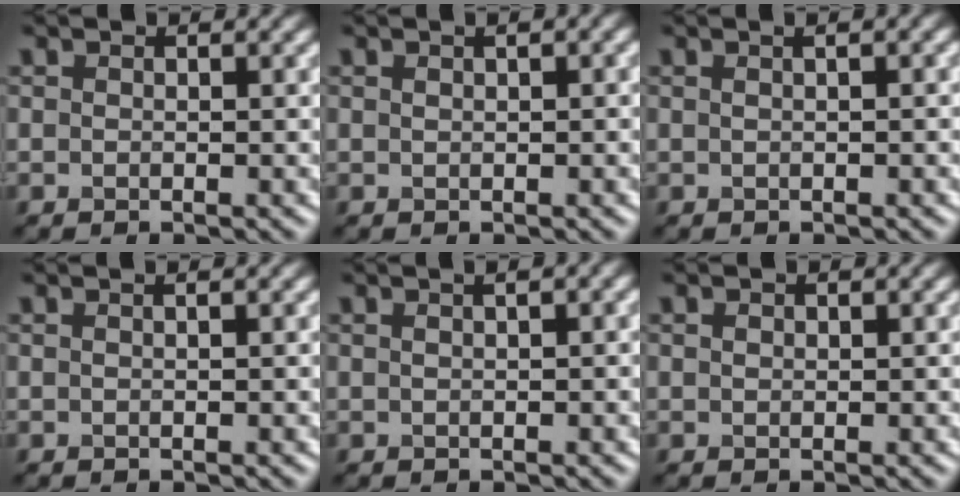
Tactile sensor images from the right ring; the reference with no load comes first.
{"total": 1.3, "force": [0.6, 0.4, 1.1], "torque": [-0.019, 0.003, 0.010]}
{"total": 2.5, "force": [1.0, 1.1, 2.0], "torque": [-0.014, 0.010, -0.003]}
{"total": 0.7, "force": [0.3, 0.2, 0.6], "torque": [-0.009, 0.004, -0.002]}
{"total": 3.1, "force": [1.3, 1.3, 2.4], "torque": [-0.019, 0.014, 0.007]}
{"total": 0.6, "force": [0.2, 0.5, 0.3], "torque": [-0.007, 0.001, 0.004]}